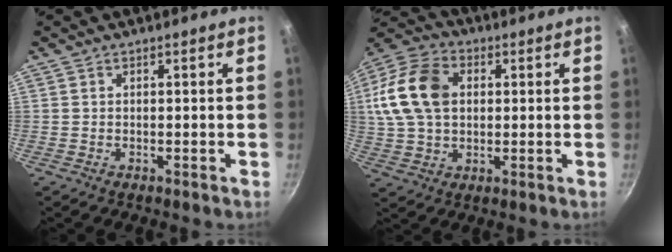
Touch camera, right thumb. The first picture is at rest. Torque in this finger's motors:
{"motor_torque": [0.79, 0.93, 0.30, -0.20, 0.18]}